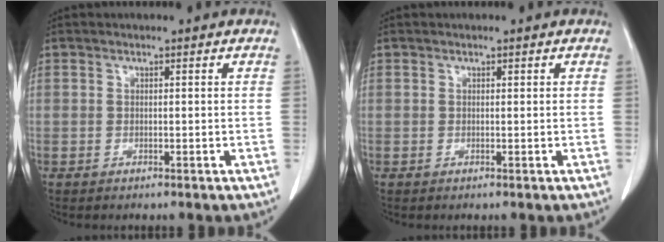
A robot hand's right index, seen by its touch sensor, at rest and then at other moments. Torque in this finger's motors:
{"motor_torque": [-0.03, 0.01, -0.01, -0.01]}